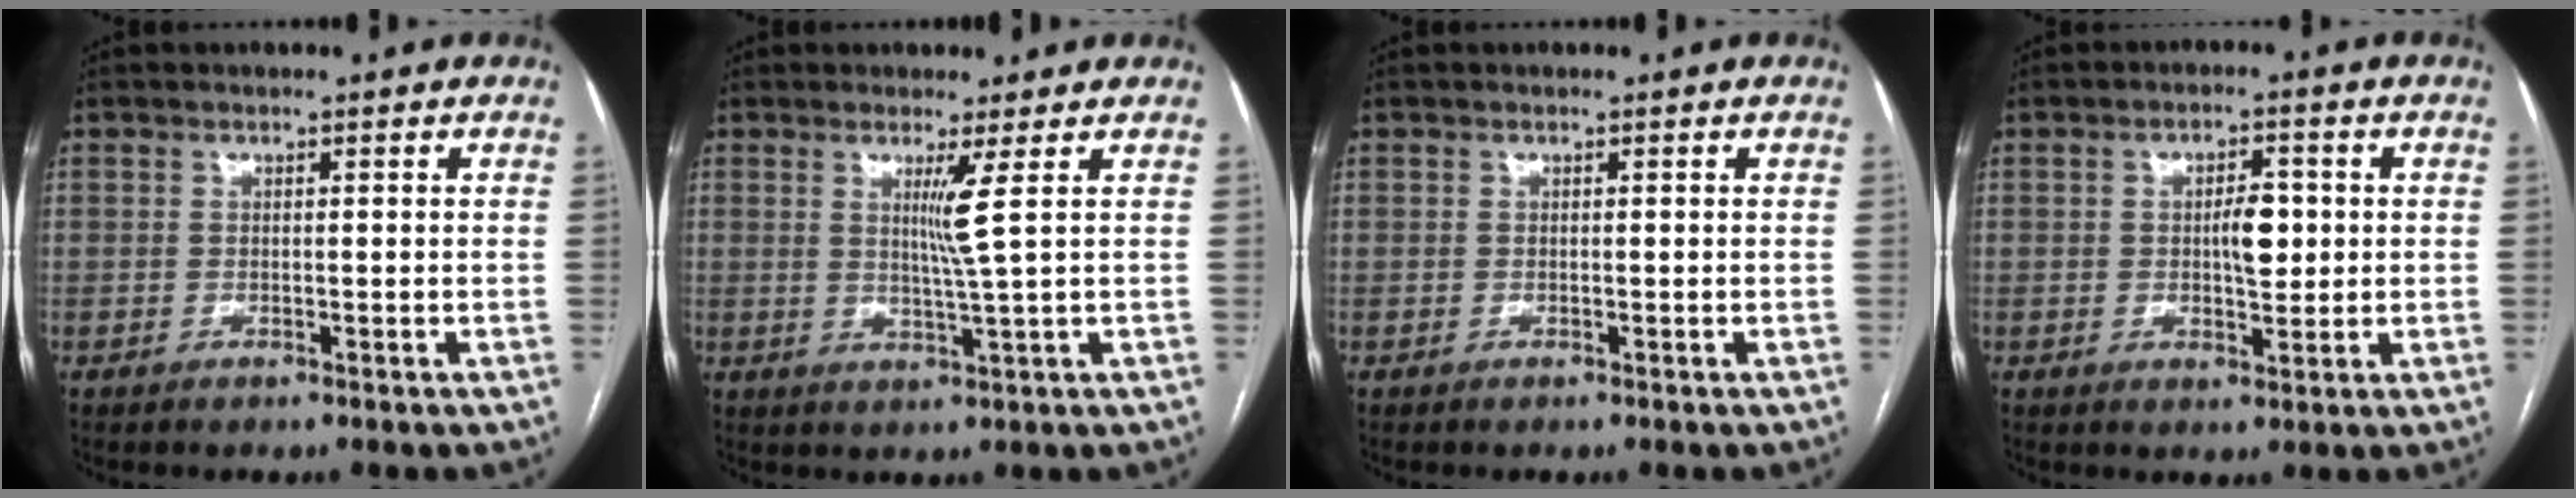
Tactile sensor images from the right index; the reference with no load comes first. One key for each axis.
{"total": 3.8, "fx": 1.2, "fy": -1.6, "fz": 3.2, "tx": -0.062, "ty": -0.013, "tz": 0.027}
{"total": 0.0}
{"total": 4.7, "fx": 0.3, "fy": 1.9, "fz": 4.3, "tx": -0.066, "ty": 0.005, "tz": 0.009}